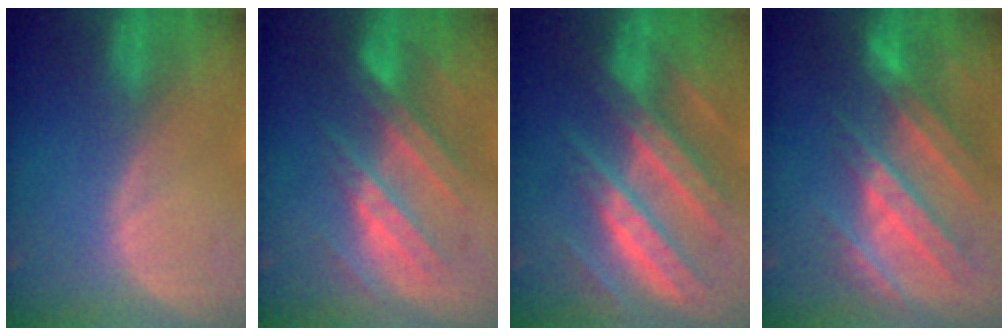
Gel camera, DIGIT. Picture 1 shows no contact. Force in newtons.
{"total": 8.7, "press": 8.0, "slide": 3.3}
{"total": 11.2, "press": 11.1, "slide": 1.0}
{"total": 10.0, "press": 9.5, "slide": 2.9}